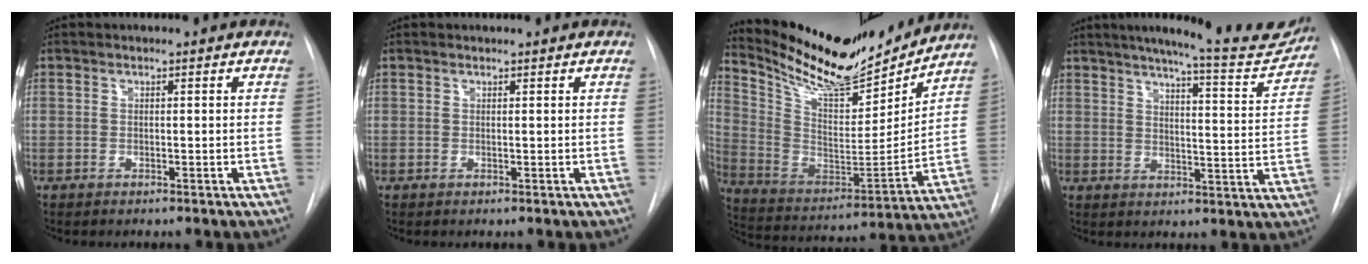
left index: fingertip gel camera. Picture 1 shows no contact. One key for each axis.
{"total": 0.0}
{"total": 20.4, "fx": 18.6, "fy": 4.0, "fz": 7.3, "tx": -0.146, "ty": -0.030, "tz": 0.307}
{"total": 16.9, "fx": 15.2, "fy": 1.3, "fz": 7.2, "tx": -0.099, "ty": -0.048, "tz": 0.183}